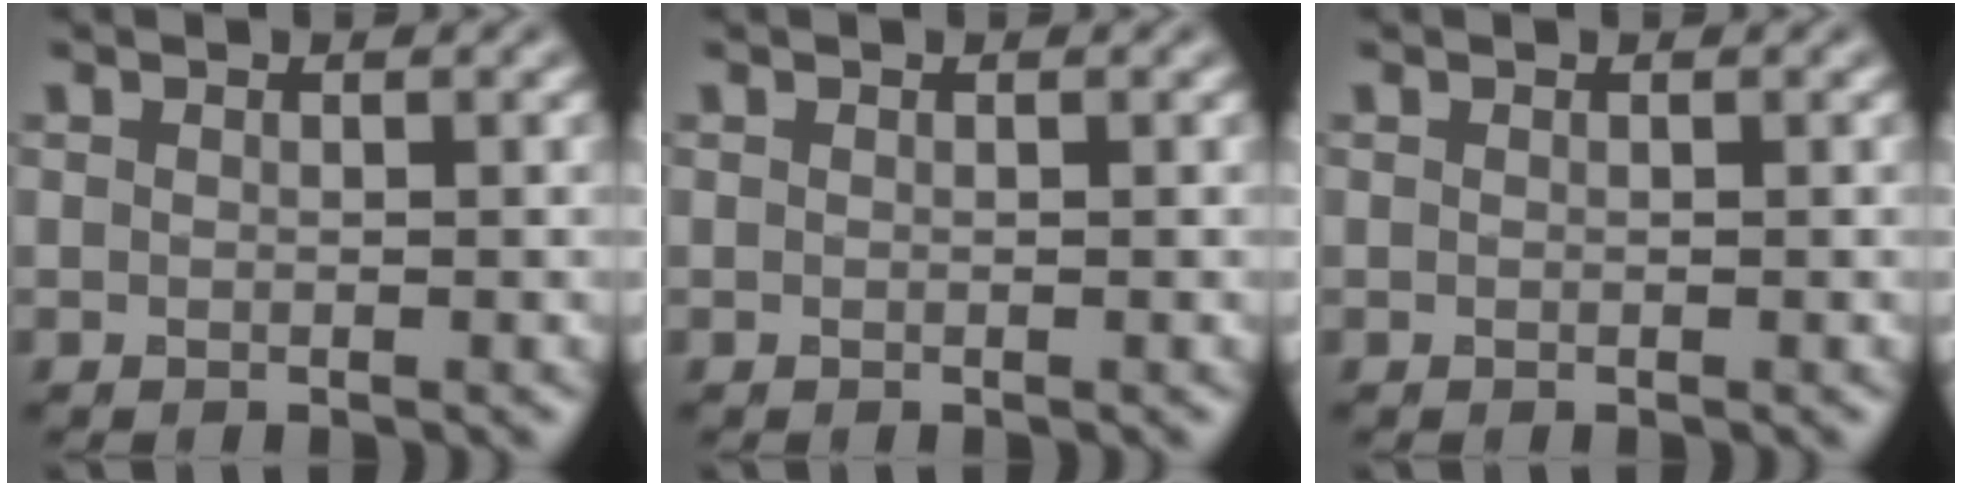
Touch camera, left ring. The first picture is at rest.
{"total": 0.0}
{"total": 0.0}